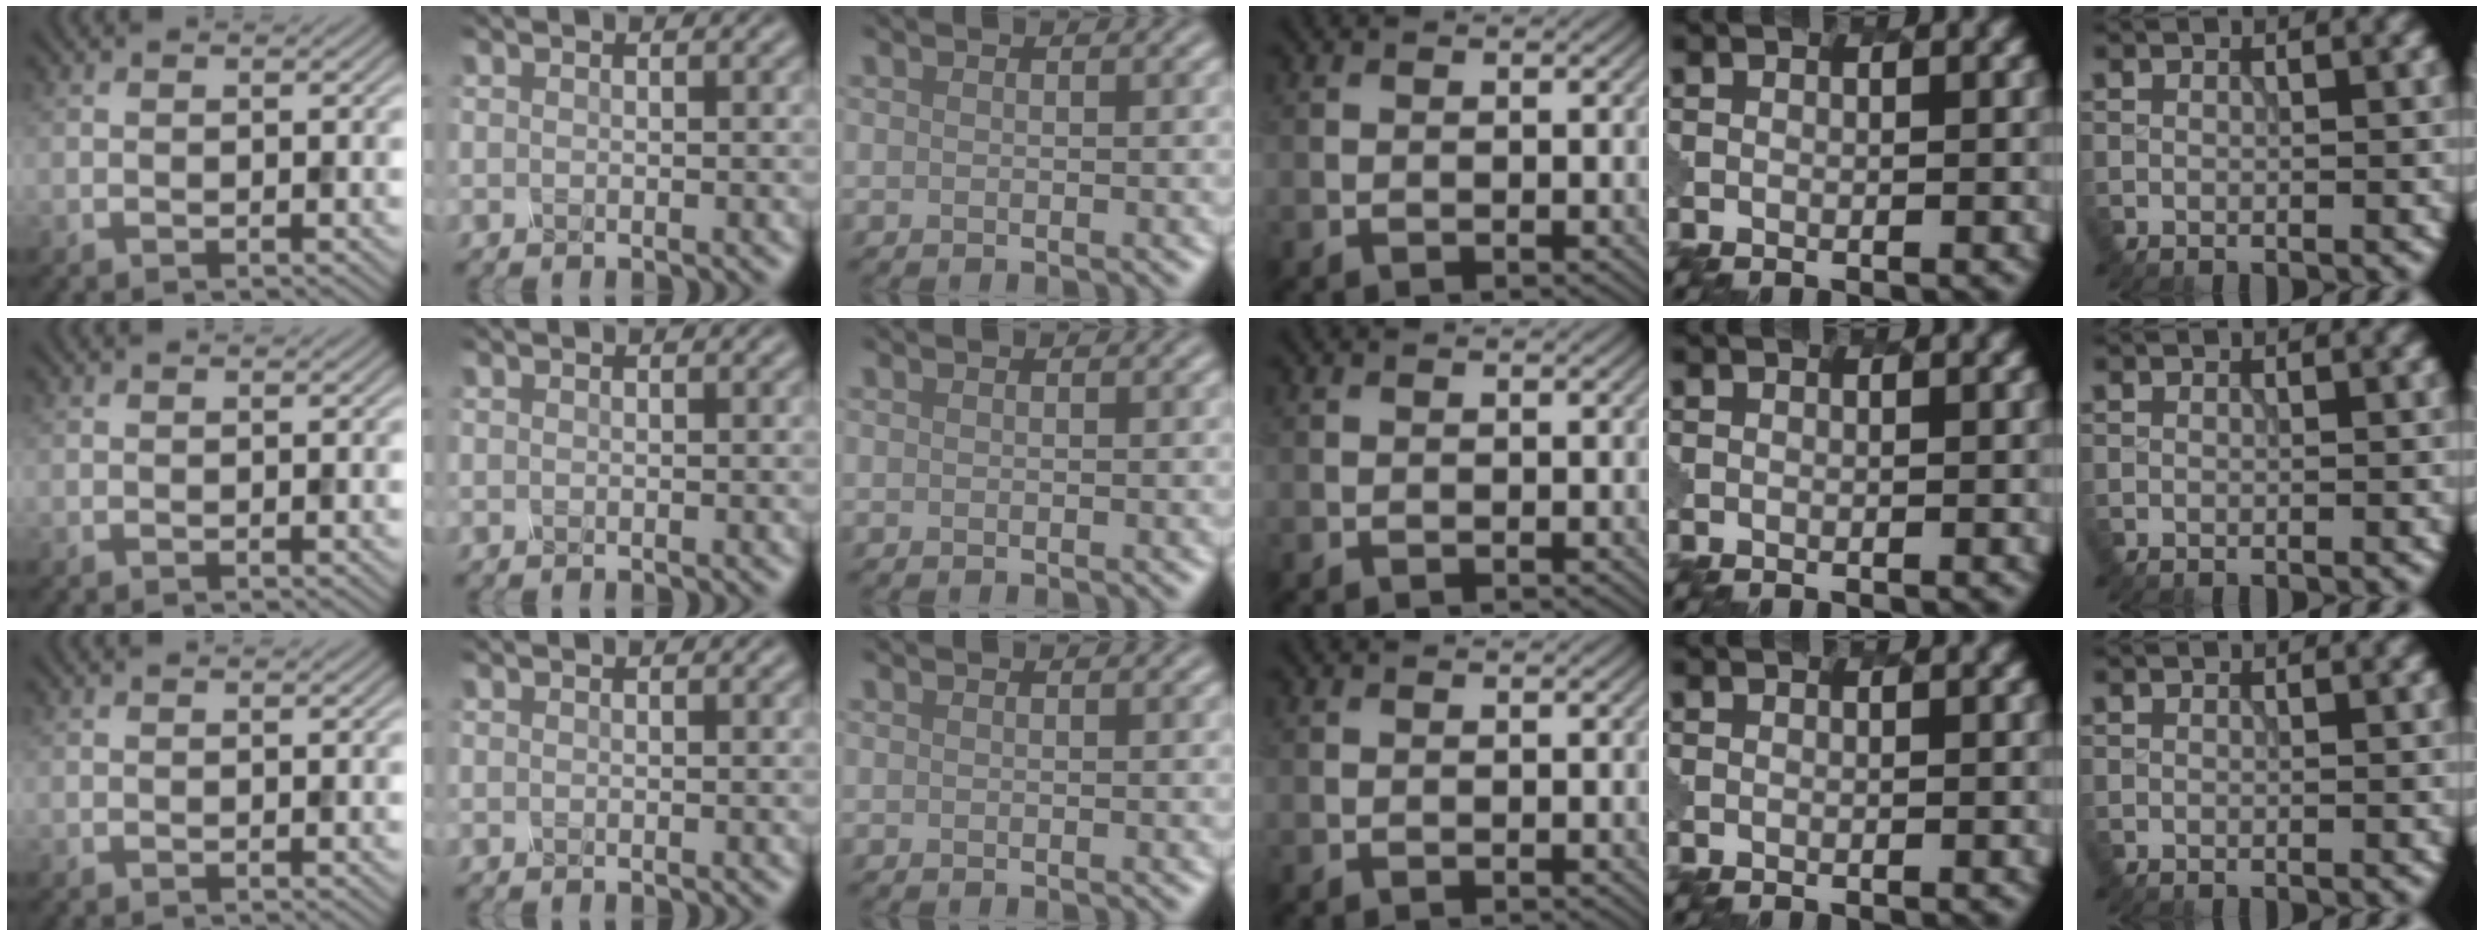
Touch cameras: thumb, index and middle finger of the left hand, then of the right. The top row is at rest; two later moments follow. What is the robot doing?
{"motion": "dispense", "object": "spray bottle"}